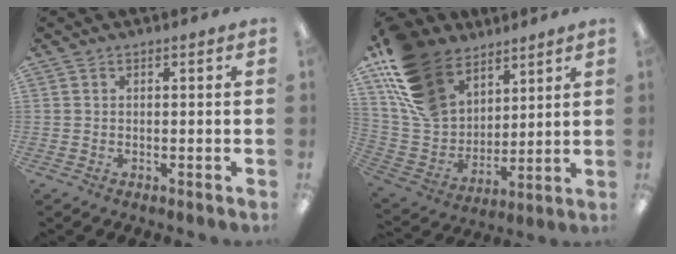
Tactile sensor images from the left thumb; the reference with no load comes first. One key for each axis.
{"total": 18.8, "fx": 12.0, "fy": 12.0, "fz": 8.1, "tx": -0.197, "ty": -0.060, "tz": 0.231}